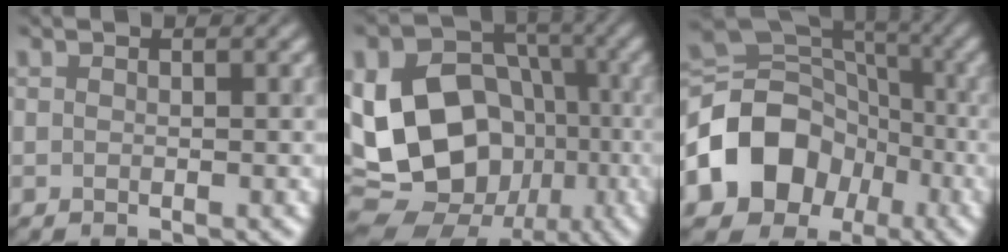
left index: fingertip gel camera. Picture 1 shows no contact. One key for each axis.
{"total": 15.7, "fx": -2.2, "fy": 12.6, "fz": 9.2, "tx": -0.181, "ty": -0.012, "tz": -0.026}
{"total": 10.3, "fx": -3.7, "fy": 8.3, "fz": 4.9, "tx": -0.082, "ty": 0.004, "tz": -0.076}